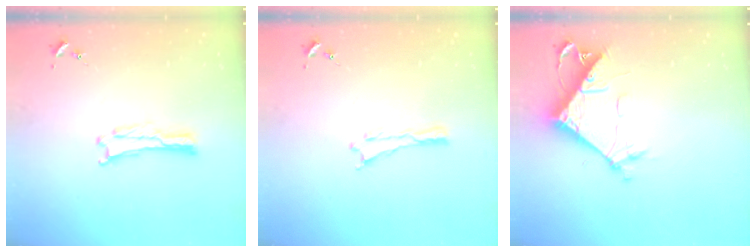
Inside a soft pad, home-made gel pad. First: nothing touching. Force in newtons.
{"total": 0.0}
{"total": 9.7, "press": 9.6, "slide": 0.9}